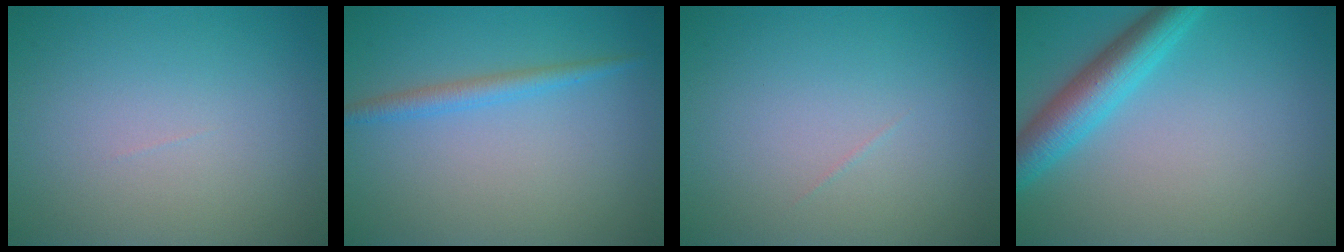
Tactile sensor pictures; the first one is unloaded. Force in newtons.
{"total": 1.9, "press": 1.9, "slide": 0.1}
{"total": 0.0}
{"total": 4.8, "press": 4.8, "slide": 0.1}